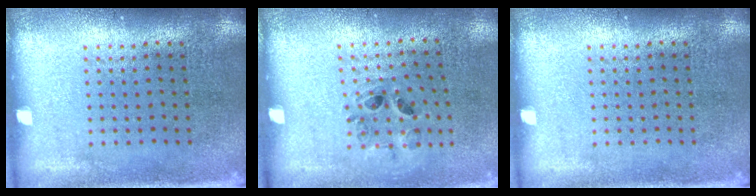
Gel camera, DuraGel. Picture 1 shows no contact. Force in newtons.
{"total": 0.9, "press": 0.8, "slide": 0.3}
{"total": 0.0}